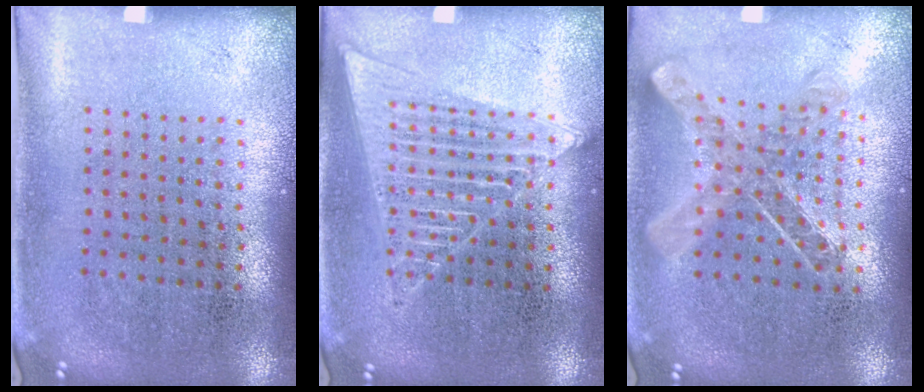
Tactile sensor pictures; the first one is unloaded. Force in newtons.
{"total": 2.6, "press": 2.5, "slide": 0.3}
{"total": 0.9, "press": 0.9, "slide": 0.0}